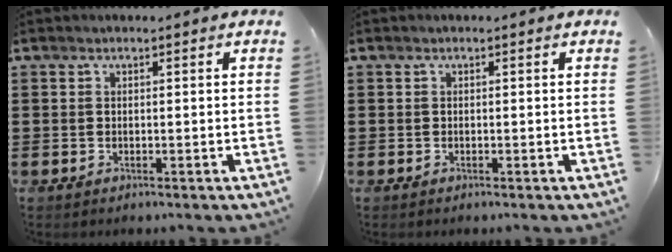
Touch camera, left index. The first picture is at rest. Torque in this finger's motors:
{"motor_torque": [-0.04, 0.01, -0.01, -0.01]}